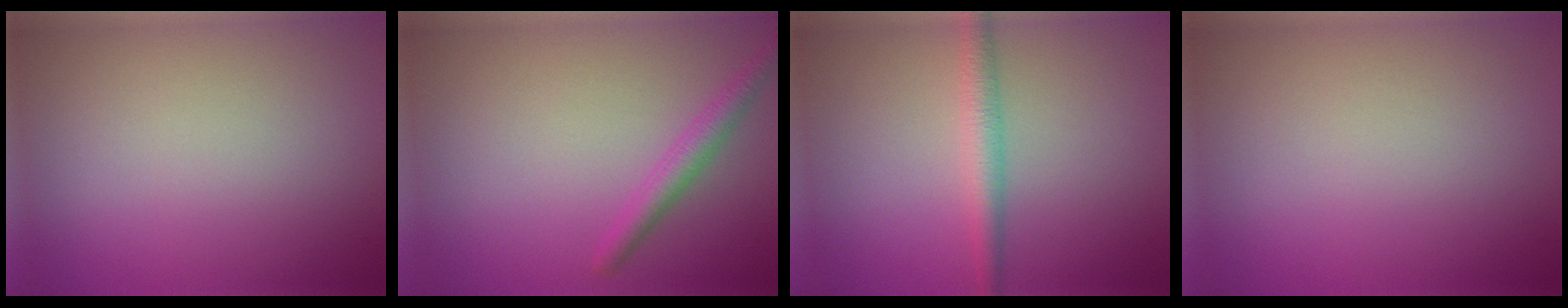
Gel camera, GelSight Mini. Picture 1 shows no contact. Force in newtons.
{"total": 2.1, "press": 2.1, "slide": 0.2}
{"total": 2.5, "press": 2.5, "slide": 0.0}
{"total": 0.0}